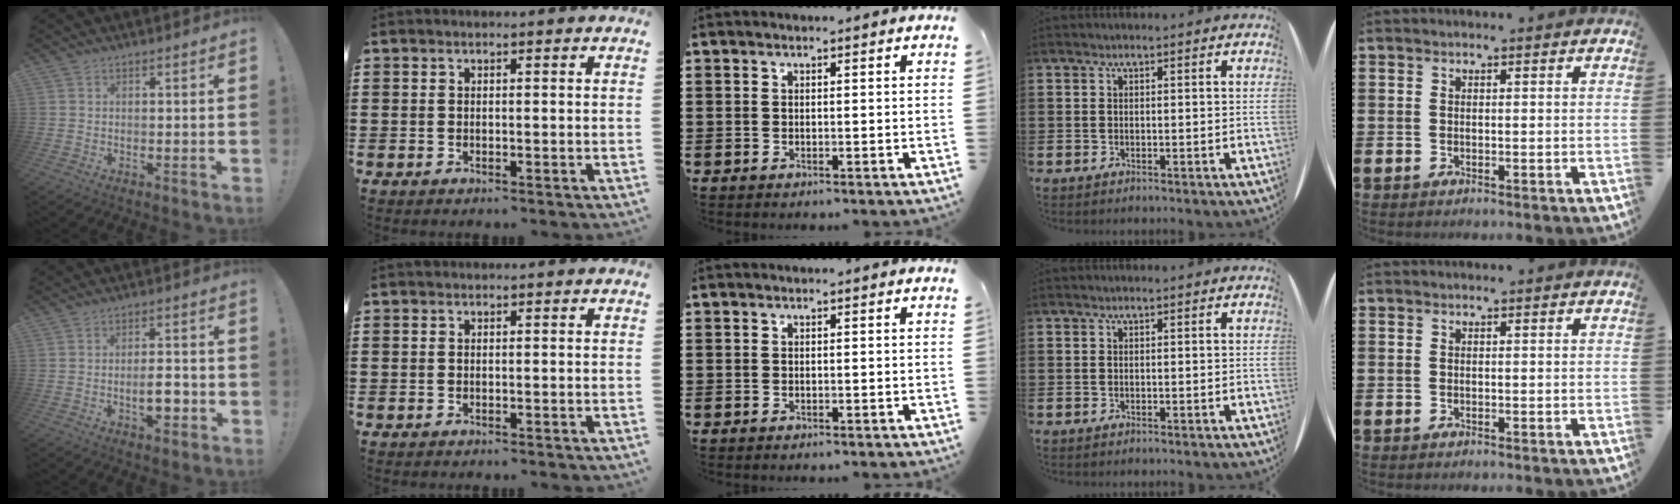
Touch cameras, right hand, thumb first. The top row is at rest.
{"thumb": {"total": 6.7, "force": [-2.2, 2.7, 5.7], "torque": [-0.085, 0.004, -0.039]}}